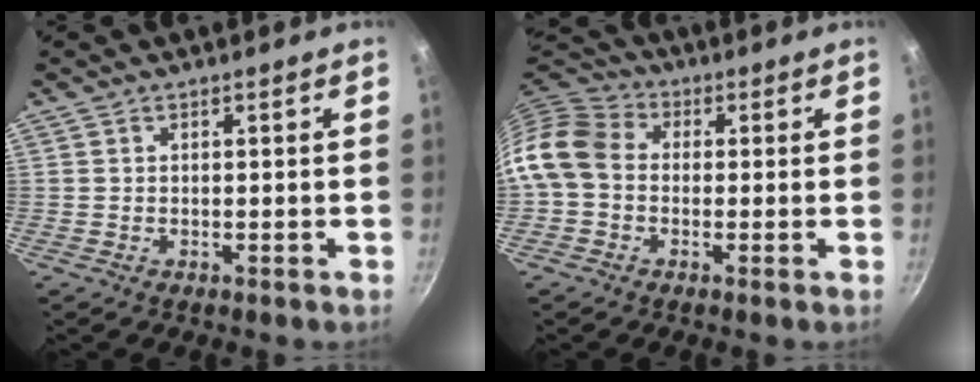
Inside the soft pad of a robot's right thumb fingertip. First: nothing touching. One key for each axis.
{"total": 10.5, "fx": -0.7, "fy": 8.3, "fz": 6.4, "tx": -0.105, "ty": 0.026, "tz": -0.037}